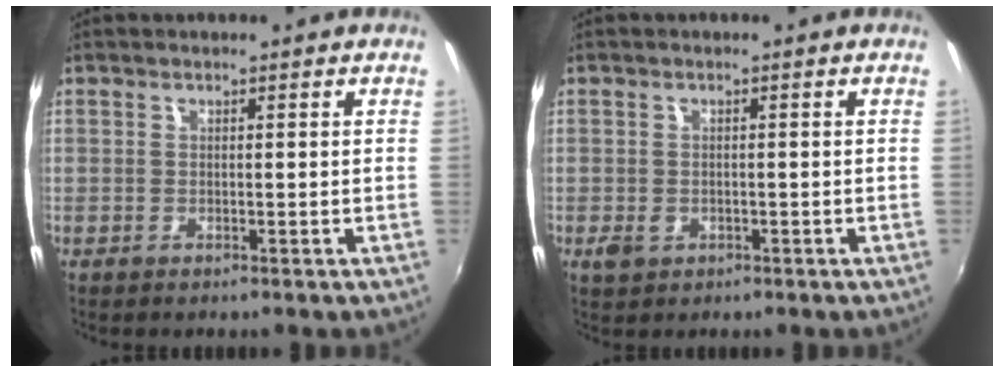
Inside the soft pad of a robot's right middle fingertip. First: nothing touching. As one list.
[{"total": 2.7, "force": [-1.1, 2.1, 1.5], "torque": [-0.026, -0.004, -0.016]}]